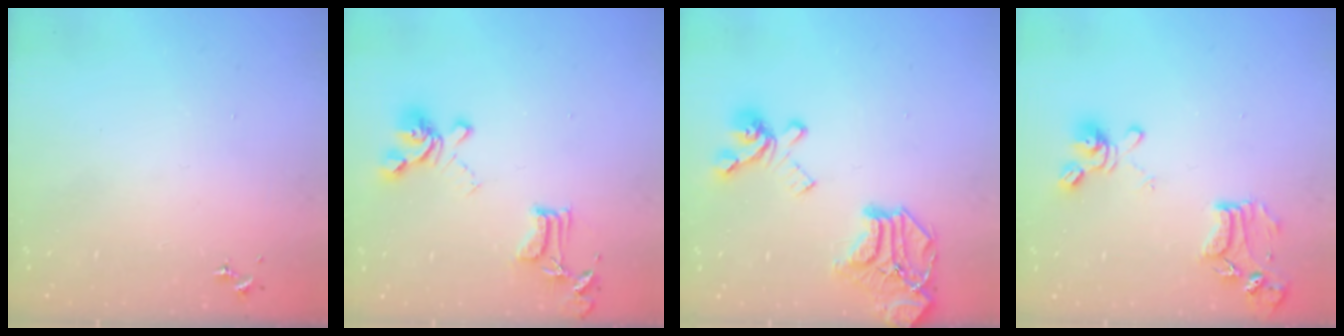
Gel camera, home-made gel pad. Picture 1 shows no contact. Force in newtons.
{"total": 15.9, "press": 15.9, "slide": 1.0}
{"total": 20.3, "press": 20.2, "slide": 2.2}
{"total": 14.6, "press": 14.6, "slide": 1.4}